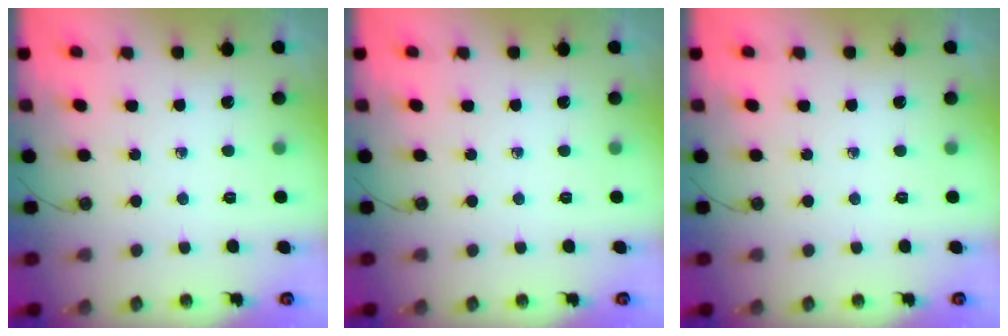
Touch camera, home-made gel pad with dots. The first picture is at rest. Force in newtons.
{"total": 0.0}
{"total": 0.0}